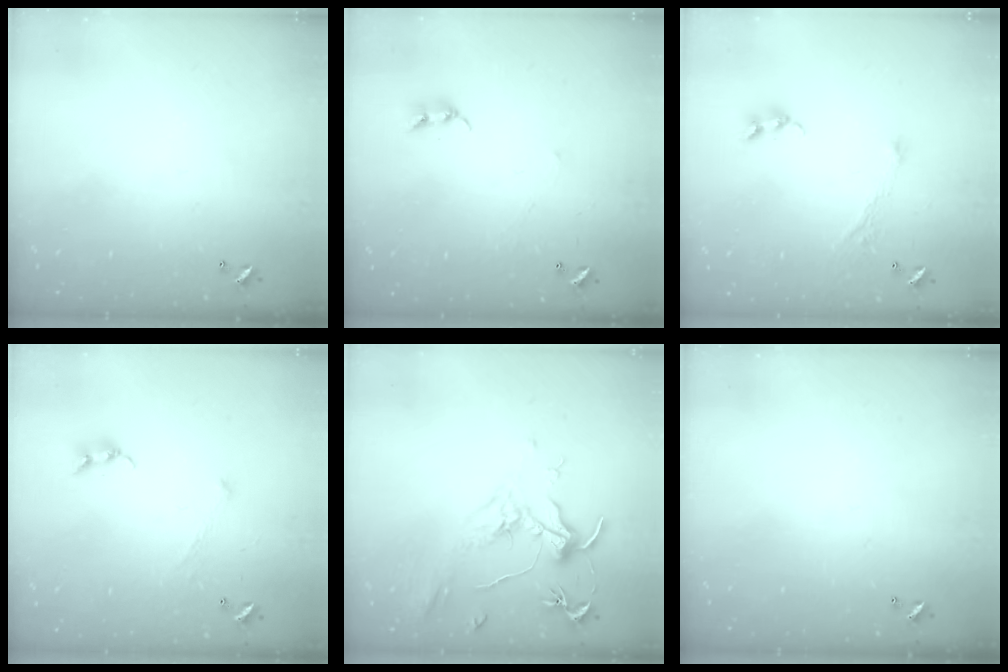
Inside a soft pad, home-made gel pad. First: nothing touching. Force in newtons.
{"total": 2.4, "press": 2.4, "slide": 0.2}
{"total": 2.9, "press": 2.8, "slide": 0.4}
{"total": 0.6, "press": 0.6, "slide": 0.3}
{"total": 1.9, "press": 1.7, "slide": 0.9}
{"total": 0.0}